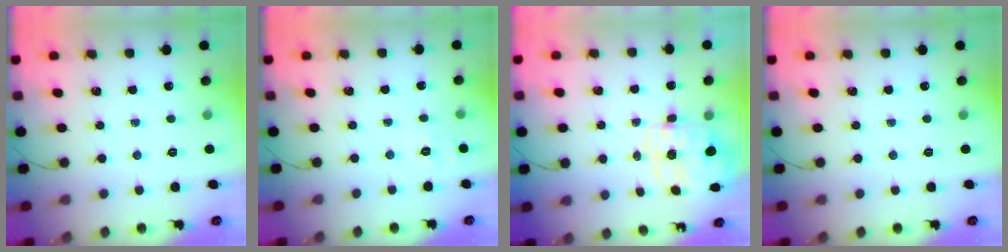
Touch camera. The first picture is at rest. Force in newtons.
{"total": 2.6, "press": 2.0, "slide": 1.7}
{"total": 9.9, "press": 9.8, "slide": 1.5}
{"total": 0.0}